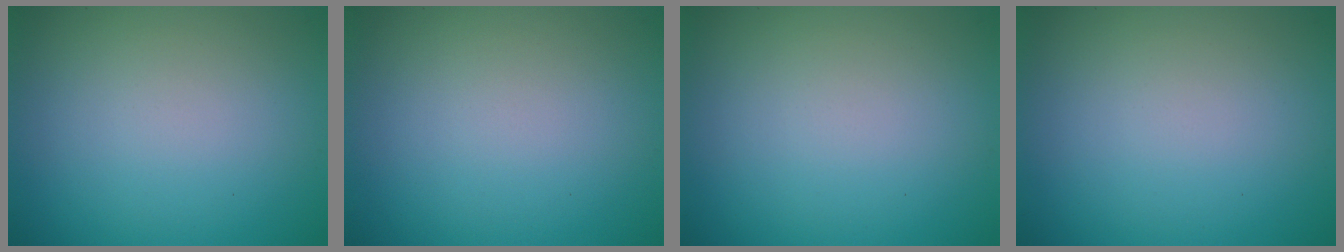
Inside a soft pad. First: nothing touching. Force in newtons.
{"total": 0.0}
{"total": 0.0}
{"total": 0.0}